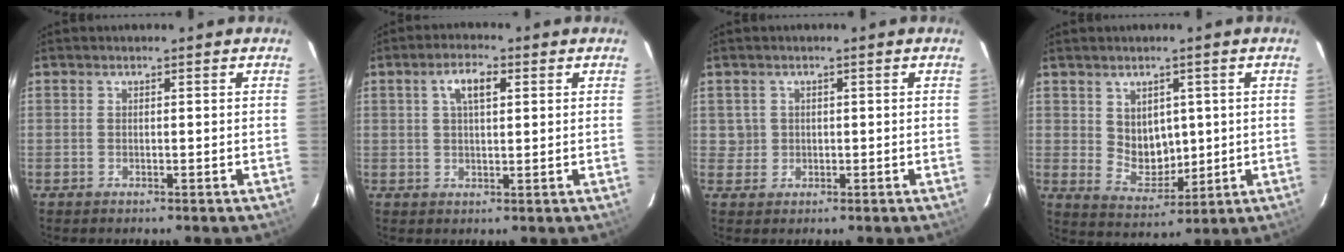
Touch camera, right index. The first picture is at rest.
{"total": 4.8, "force": [1.7, 2.0, 4.0], "torque": [-0.073, 0.012, 0.033]}
{"total": 2.3, "force": [0.5, 2.3, -0.1], "torque": [0.013, 0.012, 0.011]}
{"total": 6.7, "force": [1.6, 5.5, 3.6], "torque": [-0.061, -0.004, 0.048]}